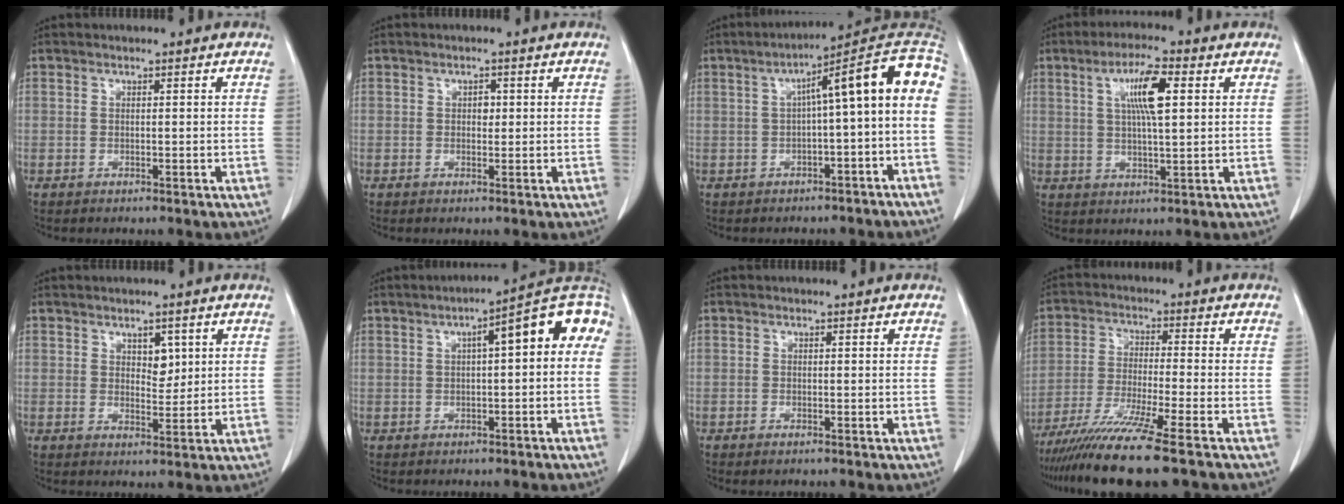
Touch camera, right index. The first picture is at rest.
{"total": 1.3, "force": [0.2, 0.9, 0.9], "torque": [-0.010, 0.002, 0.002]}
{"total": 13.1, "force": [0.1, 1.0, 13.1], "torque": [-0.180, 0.047, -0.003]}
{"total": 7.9, "force": [2.5, 1.1, 7.5], "torque": [-0.136, 0.008, 0.044]}
{"total": 1.5, "force": [0.8, 0.7, 1.1], "torque": [-0.015, -0.005, 0.014]}
{"total": 10.0, "force": [1.9, 2.0, 9.6], "torque": [-0.128, 0.043, 0.015]}
{"total": 0.8, "force": [-0.6, 0.2, 0.5], "torque": [-0.012, -0.003, -0.007]}
{"total": 11.9, "force": [-9.1, -1.7, 7.4], "torque": [-0.128, -0.039, -0.154]}